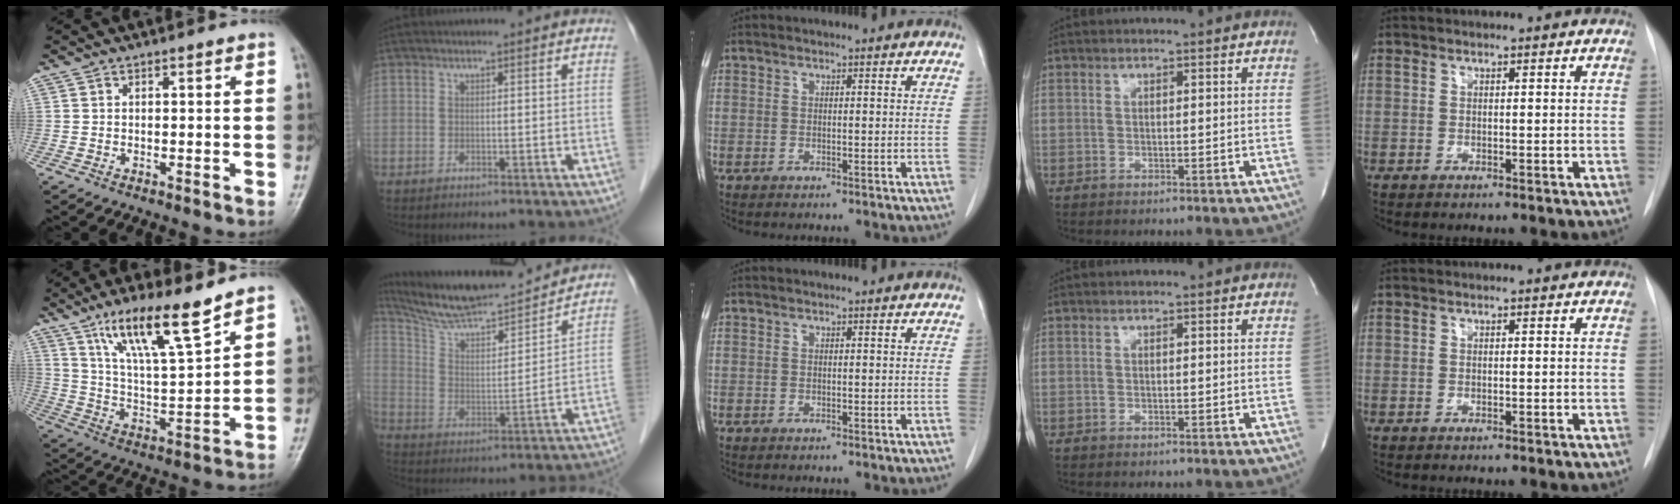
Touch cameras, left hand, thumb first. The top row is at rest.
{"thumb": {"total": 14.3, "force": [9.8, 2.3, 10.2], "torque": [-0.173, -0.056, 0.187]}, "index": {"total": 18.0, "force": [16.9, 1.3, 6.1], "torque": [-0.112, 0.001, 0.275]}}